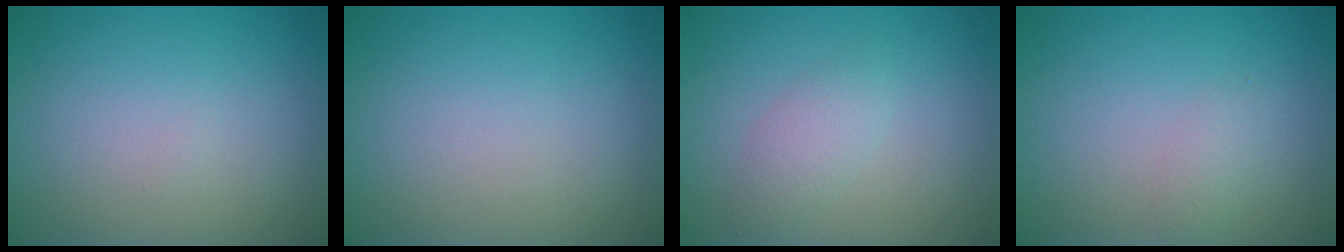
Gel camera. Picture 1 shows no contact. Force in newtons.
{"total": 0.0}
{"total": 2.0, "press": 2.0, "slide": 0.1}
{"total": 1.1, "press": 1.1, "slide": 0.1}